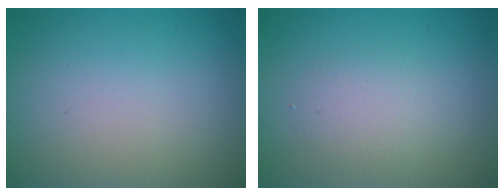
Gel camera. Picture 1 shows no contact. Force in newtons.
{"total": 1.9, "press": 1.9, "slide": 0.0}